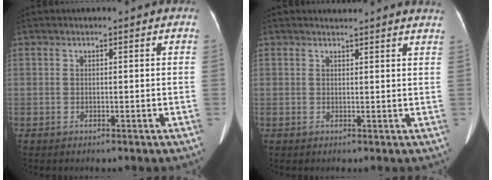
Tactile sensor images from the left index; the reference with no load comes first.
{"total": 5.5, "force": [5.4, 0.1, 0.9], "torque": [-0.009, 0.001, 0.043]}